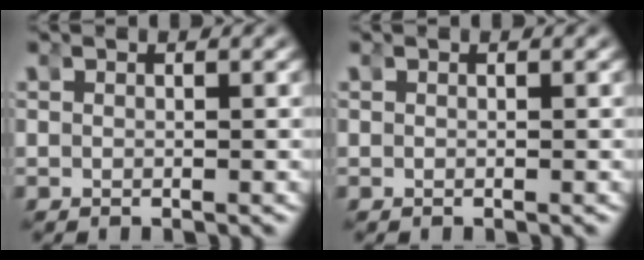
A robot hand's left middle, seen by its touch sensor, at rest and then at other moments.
{"total": 0.0}